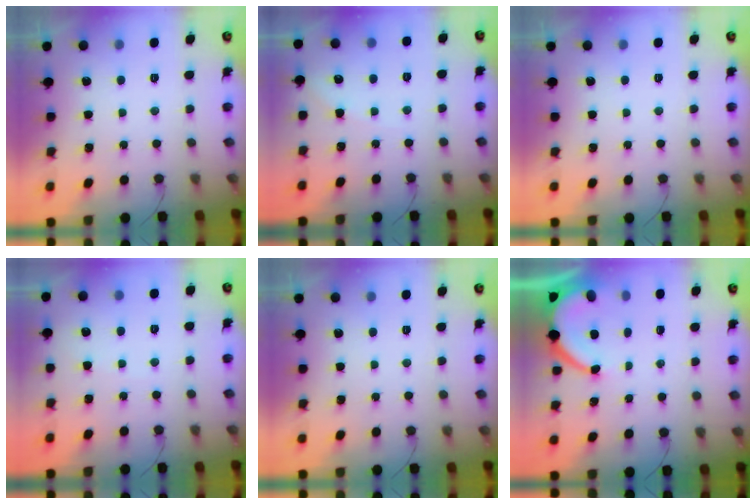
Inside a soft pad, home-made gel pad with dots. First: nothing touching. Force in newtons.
{"total": 4.3, "press": 4.2, "slide": 0.6}
{"total": 0.0}
{"total": 2.7, "press": 2.7, "slide": 0.3}
{"total": 0.0}
{"total": 6.8, "press": 6.8, "slide": 0.9}